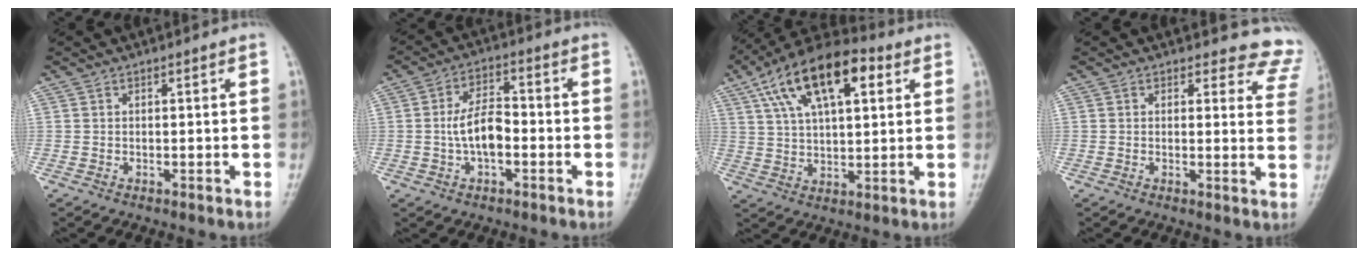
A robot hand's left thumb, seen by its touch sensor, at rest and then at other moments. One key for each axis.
{"total": 7.3, "fx": -1.4, "fy": 3.7, "fz": 6.1, "tx": -0.107, "ty": 0.024, "tz": -0.031}
{"total": 17.9, "fx": 7.4, "fy": 8.3, "fz": 14.0, "tx": -0.225, "ty": 0.006, "tz": 0.121}
{"total": 7.4, "fx": 6.8, "fy": 2.8, "fz": -0.3, "tx": 0.059, "ty": -0.046, "tz": 0.036}